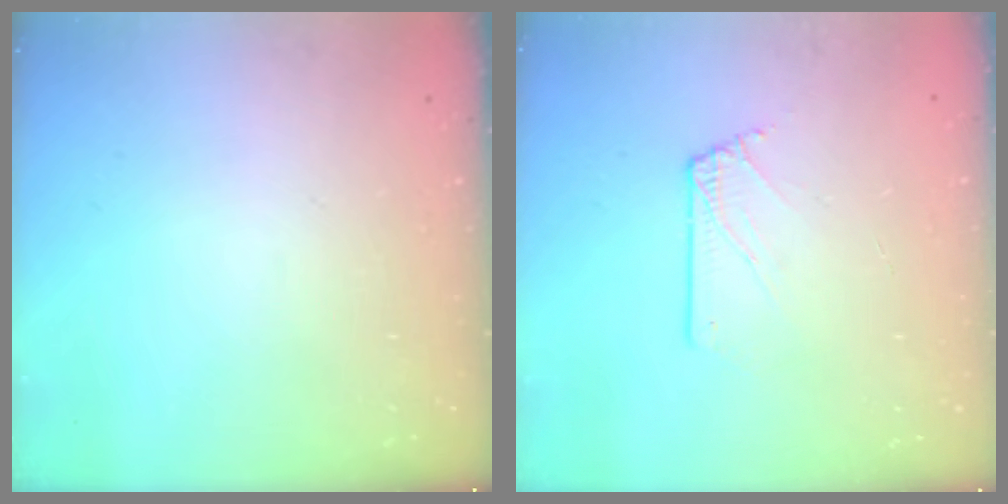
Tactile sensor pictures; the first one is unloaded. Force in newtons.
{"total": 2.3, "press": 2.3, "slide": 0.3}